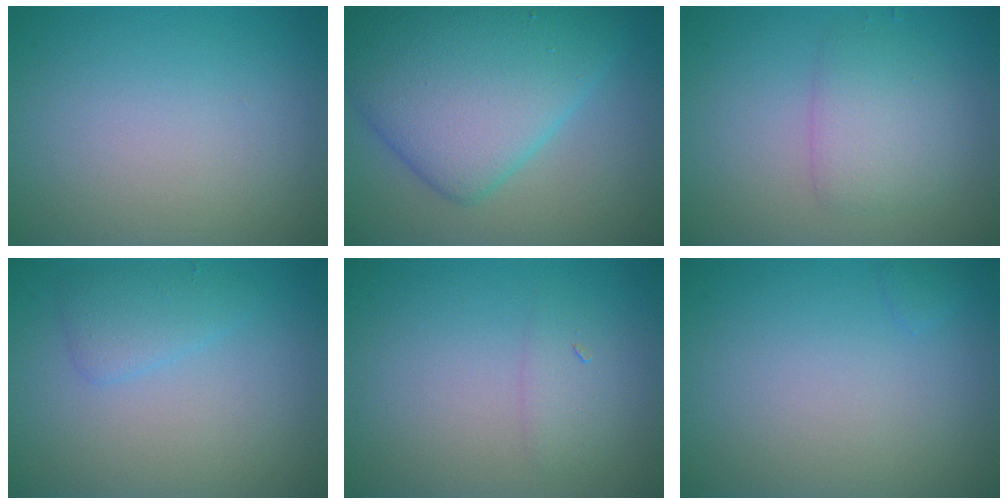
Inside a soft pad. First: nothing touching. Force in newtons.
{"total": 9.5, "press": 9.5, "slide": 0.2}
{"total": 2.9, "press": 2.9, "slide": 0.1}
{"total": 1.9, "press": 1.9, "slide": 0.0}
{"total": 1.3, "press": 1.3, "slide": 0.1}
{"total": 0.5, "press": 0.5, "slide": 0.0}